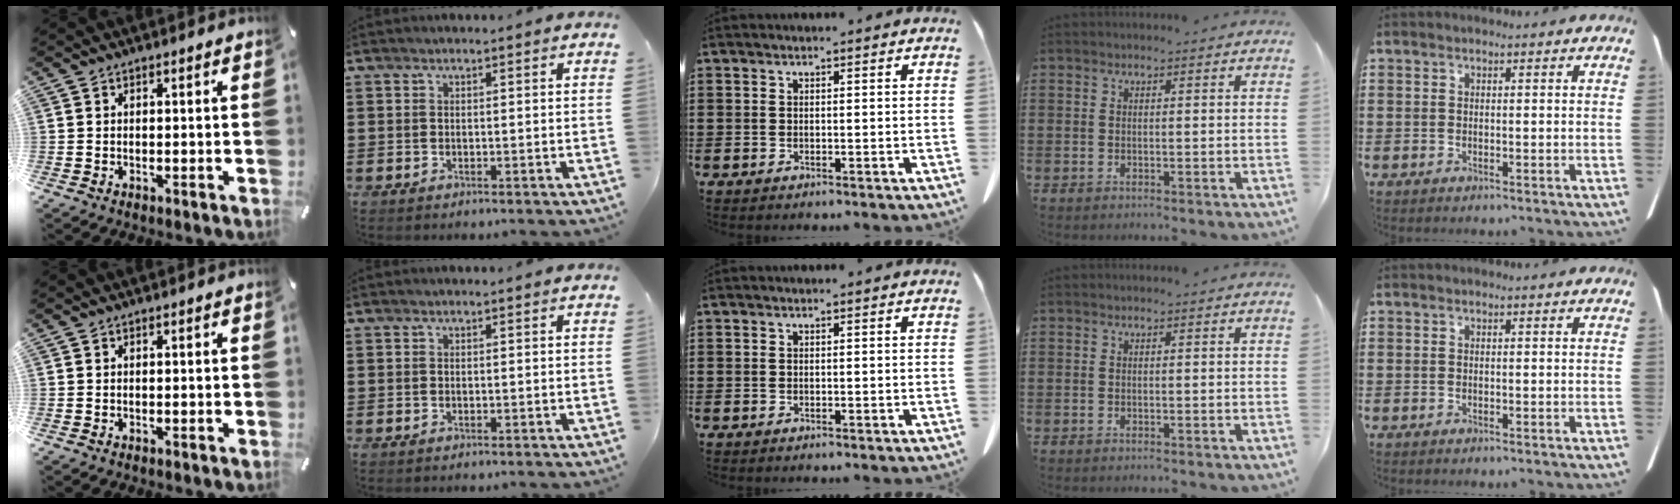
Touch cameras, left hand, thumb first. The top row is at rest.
{}